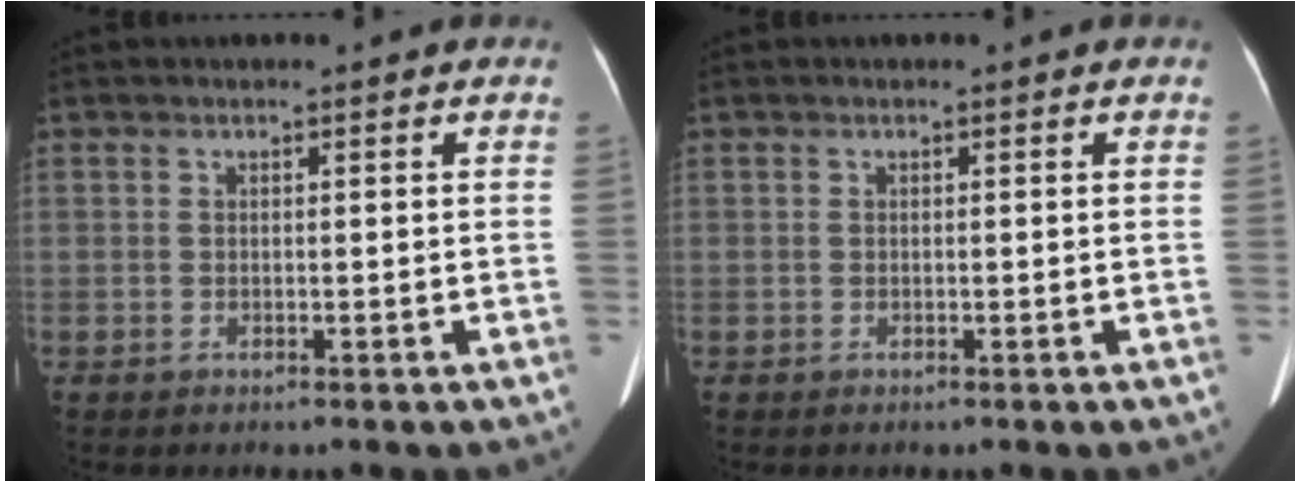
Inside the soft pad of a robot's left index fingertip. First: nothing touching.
{"total": 0.0}